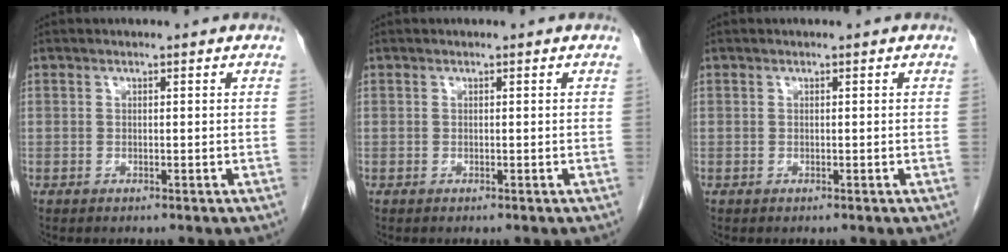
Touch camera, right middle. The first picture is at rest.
{"total": 0.0}
{"total": 0.0}